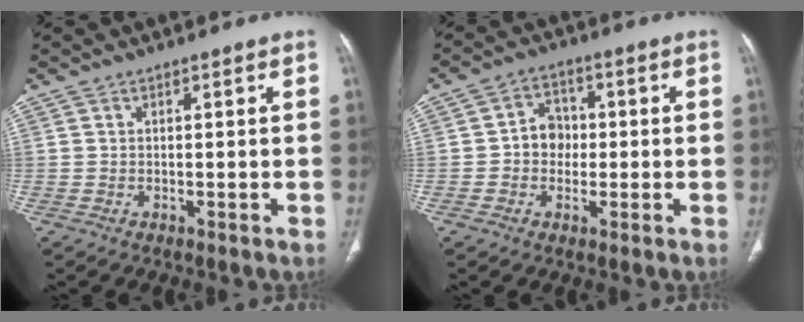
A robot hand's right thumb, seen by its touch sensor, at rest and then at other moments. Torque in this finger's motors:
{"motor_torque": [0.21, 0.03, 0.40, -0.01, 0.06]}